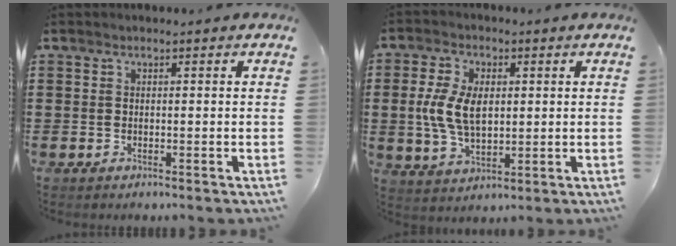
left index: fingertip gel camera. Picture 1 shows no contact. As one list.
[{"total": 7.8, "force": [0.7, 4.6, 6.3], "torque": [-0.146, 0.009, 0.008]}]